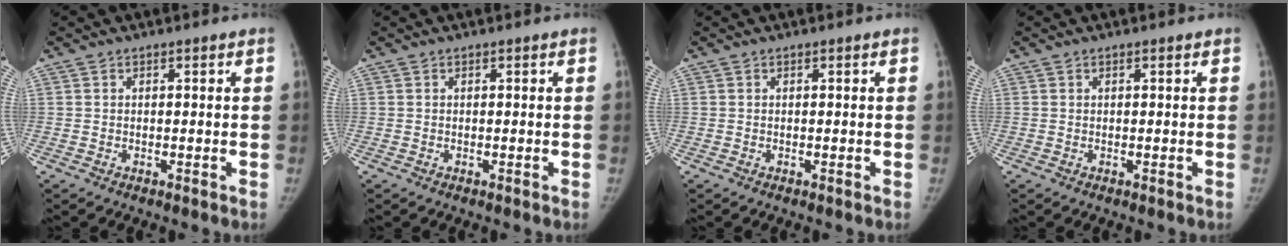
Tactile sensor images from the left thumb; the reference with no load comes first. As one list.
[{"total": 0.0}, {"total": 0.0}, {"total": 0.0}]